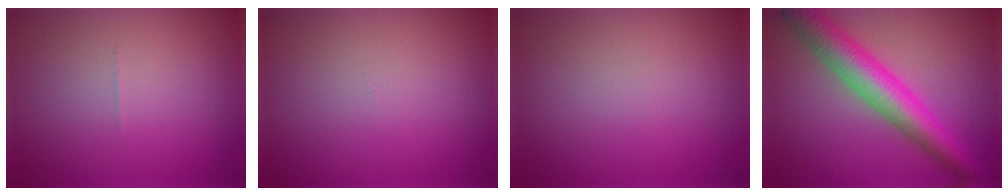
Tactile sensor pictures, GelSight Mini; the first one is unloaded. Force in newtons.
{"total": 0.0}
{"total": 0.0}
{"total": 7.1, "press": 7.1, "slide": 0.1}